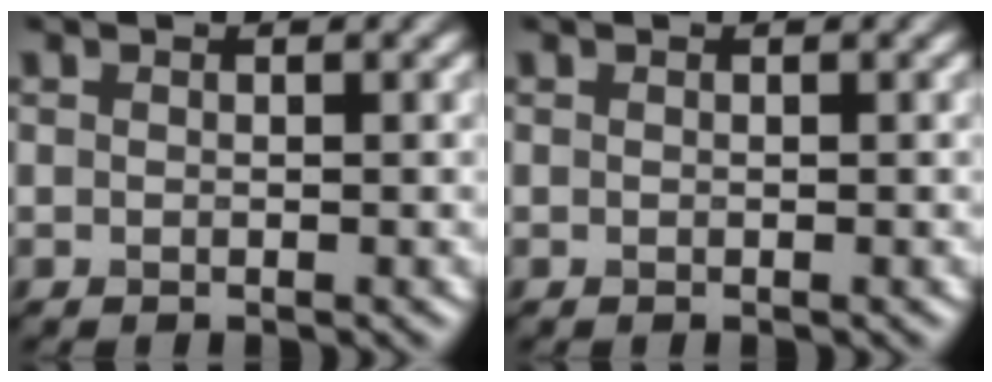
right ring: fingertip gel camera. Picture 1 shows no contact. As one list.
[{"total": 0.0}]